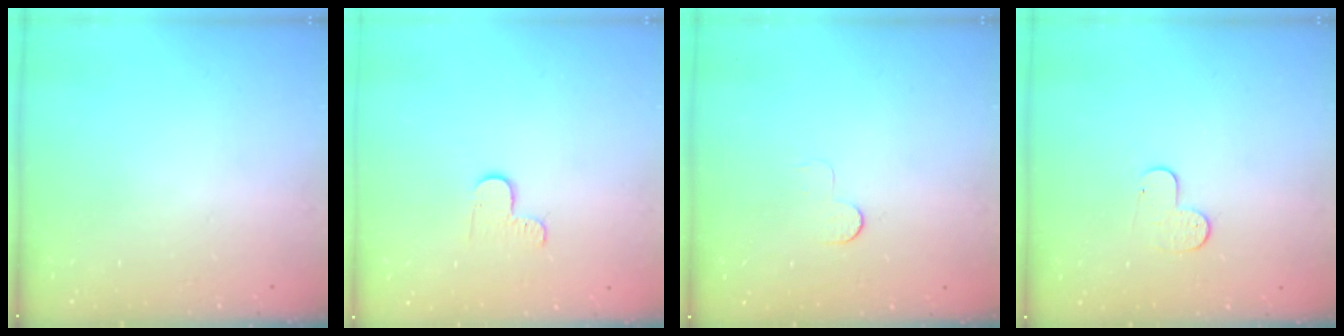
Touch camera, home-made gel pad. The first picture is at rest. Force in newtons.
{"total": 4.2, "press": 4.2, "slide": 0.5}
{"total": 4.2, "press": 4.2, "slide": 0.3}
{"total": 6.9, "press": 6.9, "slide": 0.5}